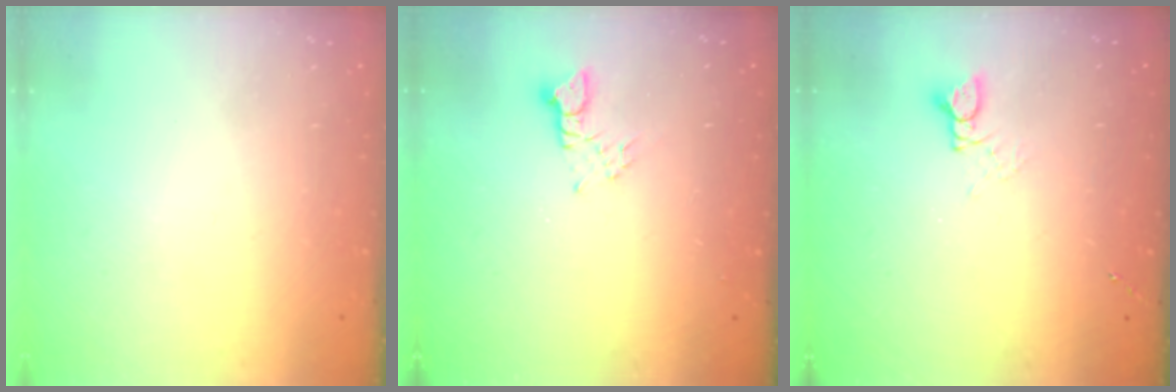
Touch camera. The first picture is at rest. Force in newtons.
{"total": 2.5, "press": 2.5, "slide": 0.1}
{"total": 2.4, "press": 2.4, "slide": 0.3}